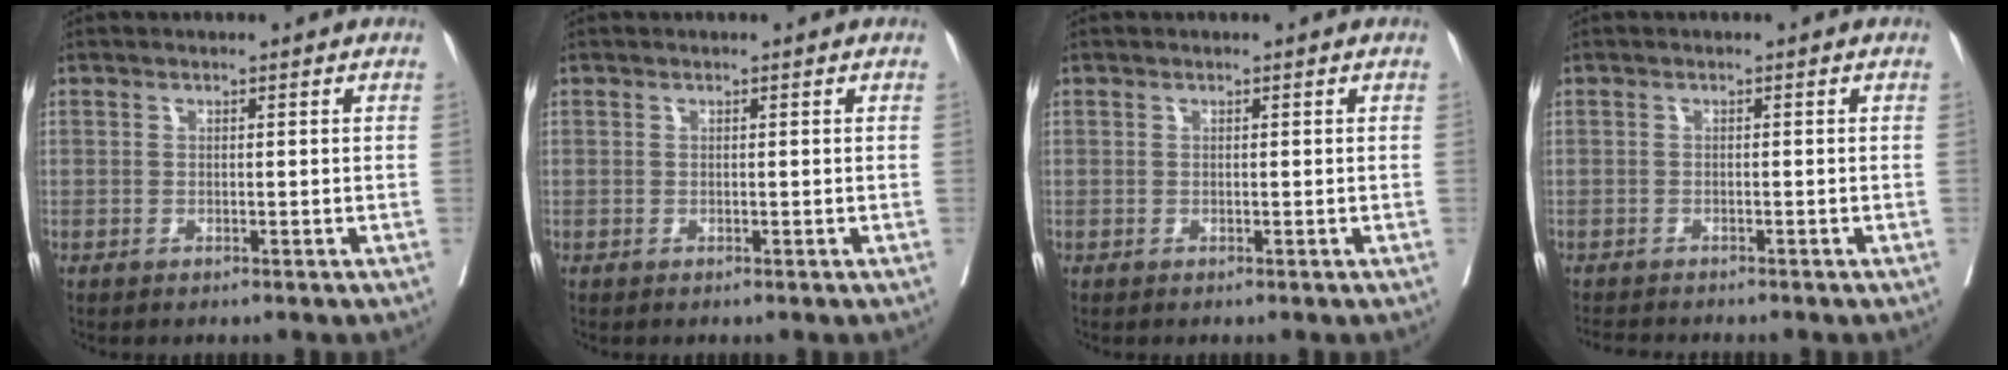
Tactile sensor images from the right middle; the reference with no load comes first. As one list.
[{"total": 0.0}, {"total": 0.0}, {"total": 3.9, "force": [-3.6, 0.5, 1.2], "torque": [-0.015, -0.009, -0.057]}]